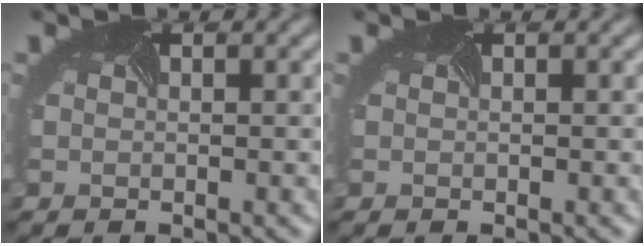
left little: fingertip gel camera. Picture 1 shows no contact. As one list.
[{"total": 0.0}]